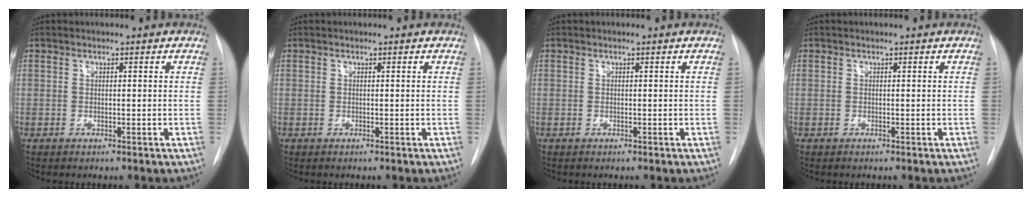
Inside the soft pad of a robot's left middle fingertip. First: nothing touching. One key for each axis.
{"total": 0.0}
{"total": 0.0}
{"total": 0.0}